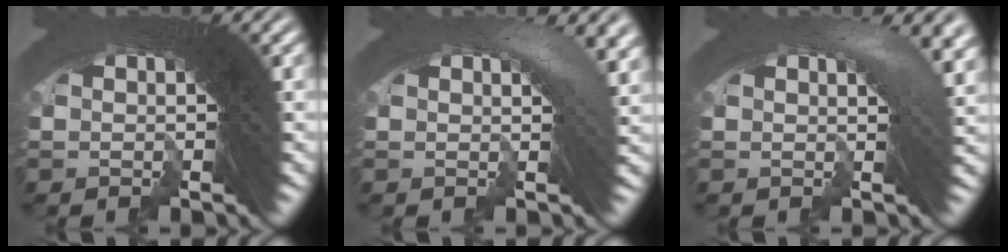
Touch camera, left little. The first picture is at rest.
{"total": 3.7, "force": [0.8, 1.4, 3.3], "torque": [-0.031, 0.010, 0.002]}
{"total": 4.1, "force": [0.9, 1.6, 3.7], "torque": [-0.034, 0.012, 0.002]}